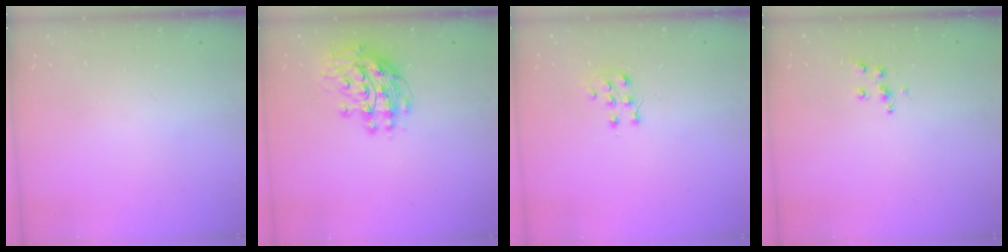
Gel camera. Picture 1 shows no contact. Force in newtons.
{"total": 12.2, "press": 12.1, "slide": 1.1}
{"total": 6.8, "press": 6.7, "slide": 0.6}
{"total": 6.1, "press": 6.1, "slide": 0.4}